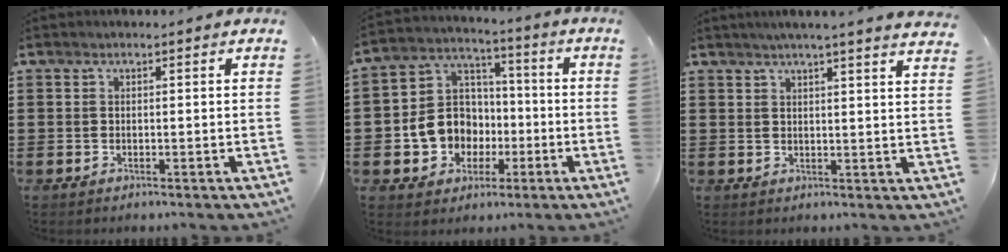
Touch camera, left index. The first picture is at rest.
{"total": 9.6, "force": [-2.1, 8.9, 3.1], "torque": [-0.107, 0.012, -0.034]}
{"total": 3.3, "force": [3.0, -0.9, 1.2], "torque": [-0.030, -0.009, 0.052]}